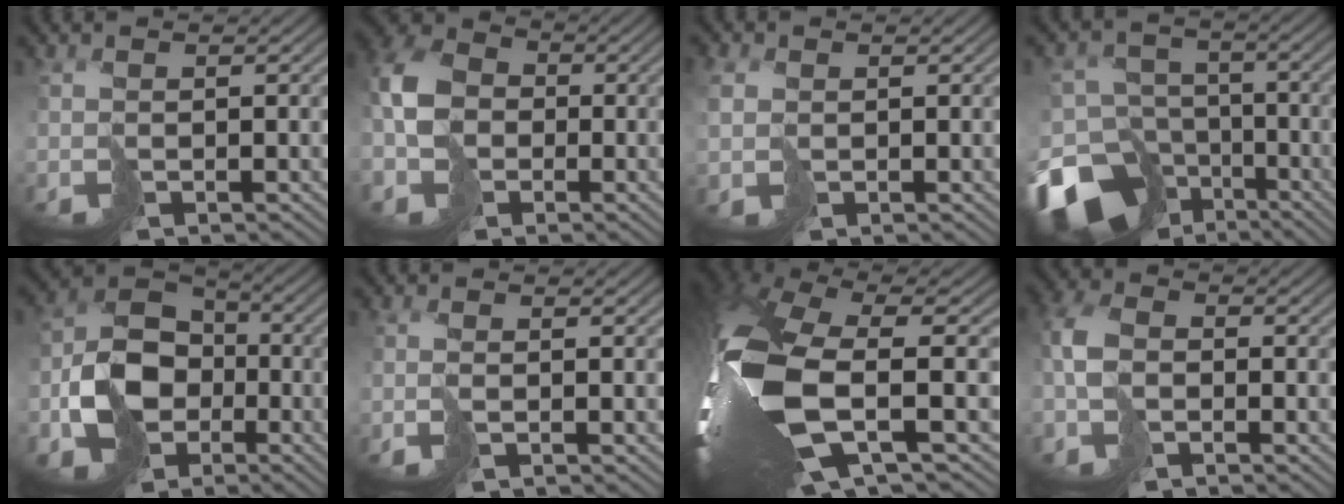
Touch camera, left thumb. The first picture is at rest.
{"total": 8.6, "force": [-2.0, 6.9, 4.7], "torque": [-0.139, -0.016, -0.042]}
{"total": 2.0, "force": [0.7, 1.7, 0.8], "torque": [-0.033, -0.001, 0.018]}
{"total": 17.2, "force": [-10.4, 12.5, 5.5], "torque": [-0.164, -0.057, -0.151]}
{"total": 9.8, "force": [-3.4, 7.6, 5.1], "torque": [-0.110, -0.019, -0.071]}
{"total": 1.6, "force": [-0.8, 0.4, 1.4], "torque": [-0.030, -0.001, -0.021]}
{"total": 16.4, "force": [-0.9, 7.3, 14.7], "torque": [-0.352, -0.041, 0.022]}
{"total": 4.8, "force": [-1.4, 3.2, 3.4], "torque": [-0.094, 0.000, -0.035]}